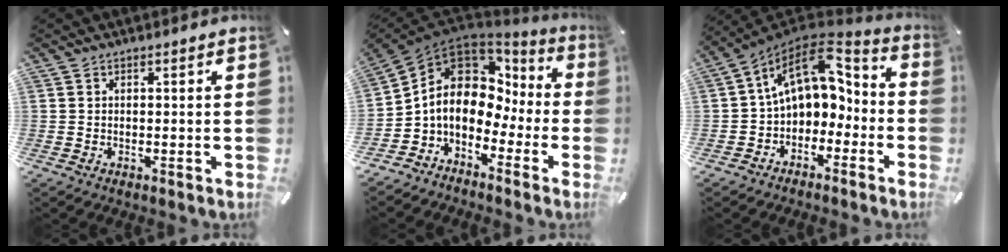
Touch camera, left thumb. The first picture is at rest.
{"total": 10.5, "force": [0.4, 8.5, 6.2], "torque": [-0.134, -0.014, 0.002]}
{"total": 12.7, "force": [3.7, 8.9, 8.2], "torque": [-0.123, -0.020, 0.070]}